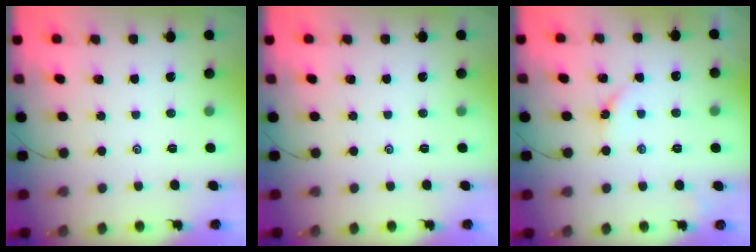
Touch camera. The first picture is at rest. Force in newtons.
{"total": 0.0}
{"total": 3.1, "press": 3.1, "slide": 0.5}